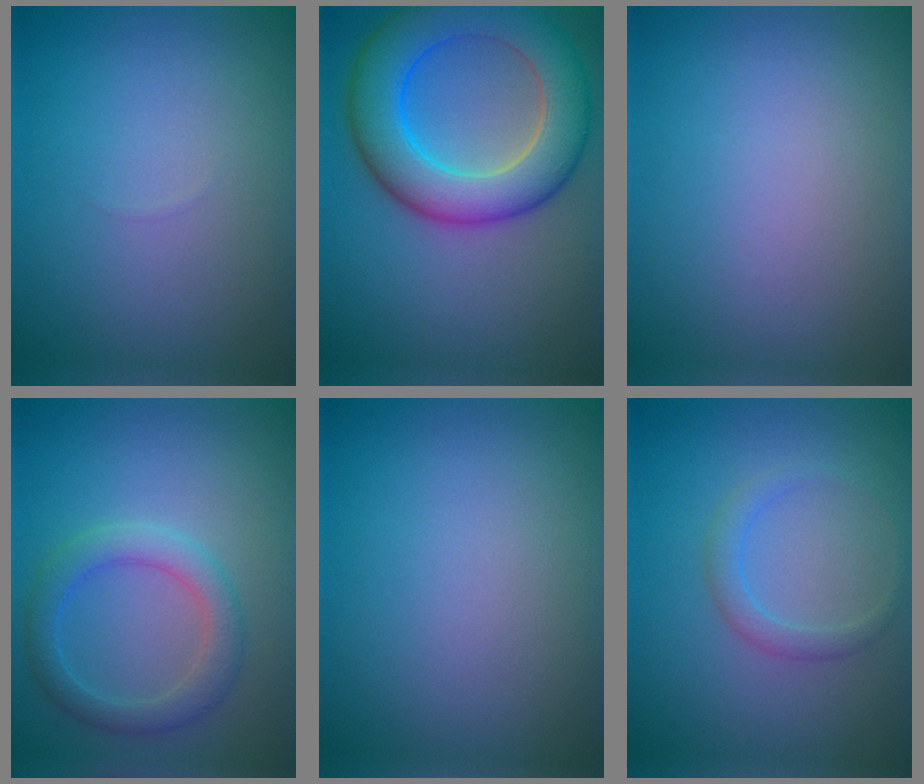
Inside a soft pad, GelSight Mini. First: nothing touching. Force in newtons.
{"total": 9.3, "press": 9.3, "slide": 0.3}
{"total": 0.0}
{"total": 3.3, "press": 3.3, "slide": 0.2}
{"total": 0.0}
{"total": 1.6, "press": 1.6, "slide": 0.0}